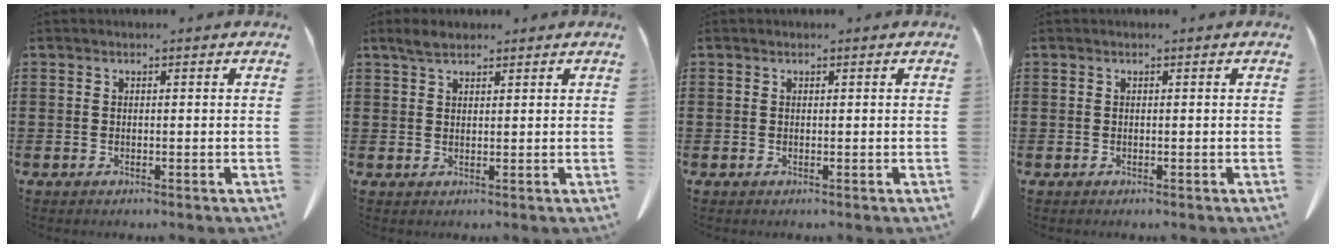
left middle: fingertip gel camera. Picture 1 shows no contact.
{"total": 2.5, "force": [2.0, 0.8, 1.2], "torque": [-0.028, 0.004, 0.038]}
{"total": 0.0}
{"total": 0.0}